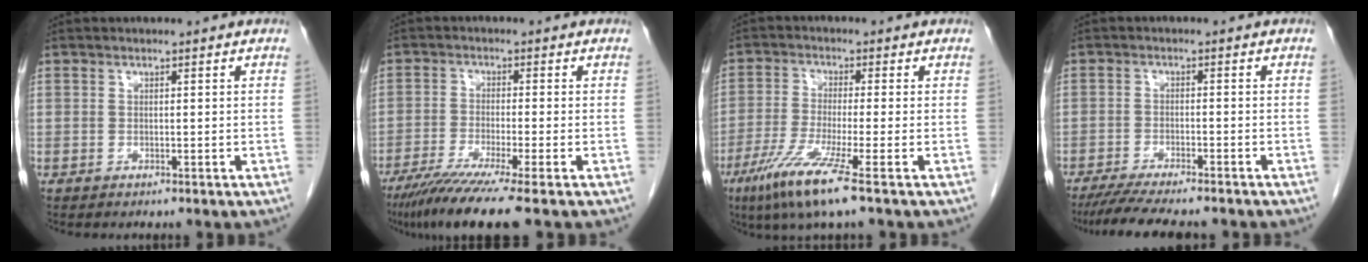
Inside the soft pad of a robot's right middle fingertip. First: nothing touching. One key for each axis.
{"total": 9.4, "fx": -6.9, "fy": -1.4, "fz": 6.2, "tx": -0.100, "ty": -0.033, "tz": -0.113}
{"total": 8.9, "fx": -4.9, "fy": -0.8, "fz": 7.4, "tx": -0.152, "ty": -0.034, "tz": -0.096}
{"total": 11.0, "fx": -9.5, "fy": 1.3, "fz": 5.3, "tx": -0.082, "ty": -0.019, "tz": -0.142}